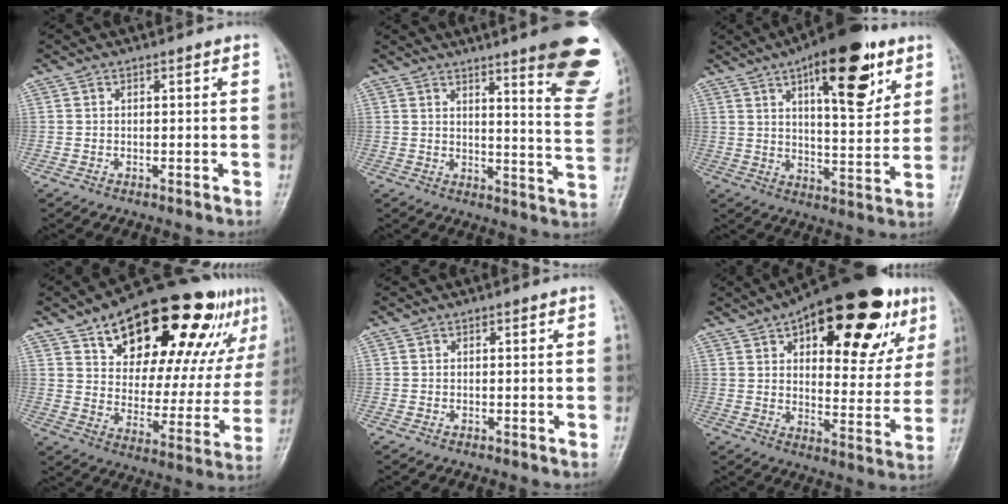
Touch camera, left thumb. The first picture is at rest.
{"total": 17.8, "force": [10.8, 3.1, 13.8], "torque": [-0.135, -0.068, 0.130]}
{"total": 18.0, "force": [9.2, 6.7, 13.9], "torque": [-0.168, -0.036, 0.135]}
{"total": 28.6, "force": [16.1, 12.8, 19.9], "torque": [-0.256, -0.023, 0.241]}
{"total": 0.0}
{"total": 27.0, "force": [13.6, 11.9, 20.1], "torque": [-0.245, -0.015, 0.194]}